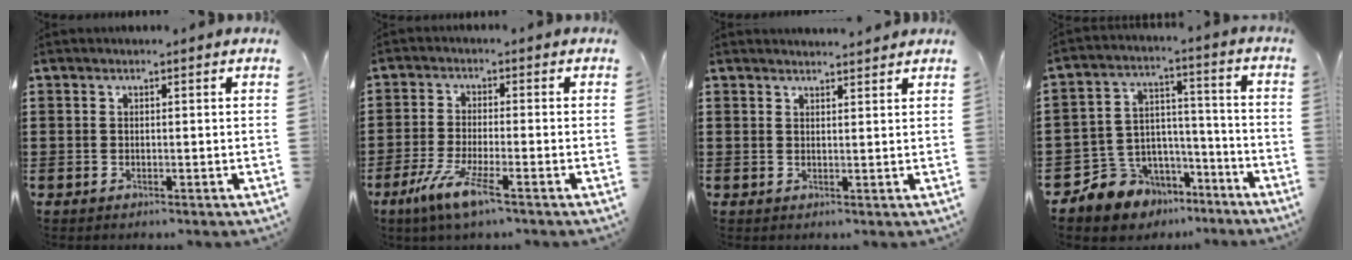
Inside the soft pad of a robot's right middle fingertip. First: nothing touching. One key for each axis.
{"total": 6.3, "fx": -3.8, "fy": 0.6, "fz": 5.0, "tx": -0.115, "ty": -0.015, "tz": -0.074}
{"total": 1.6, "fx": 1.6, "fy": 0.0, "fz": 0.1, "tx": 0.000, "ty": -0.002, "tz": 0.029}
{"total": 7.5, "fx": -6.0, "fy": 4.5, "fz": -0.4, "tx": -0.028, "ty": 0.011, "tz": -0.120}